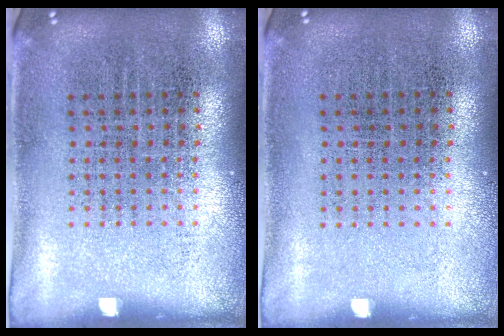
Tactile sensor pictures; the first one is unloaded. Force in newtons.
{"total": 0.0}